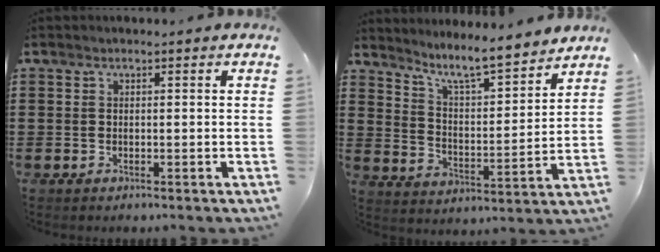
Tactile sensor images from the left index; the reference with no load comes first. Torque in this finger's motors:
{"motor_torque": [0.36, -0.35, 0.44, 0.14]}